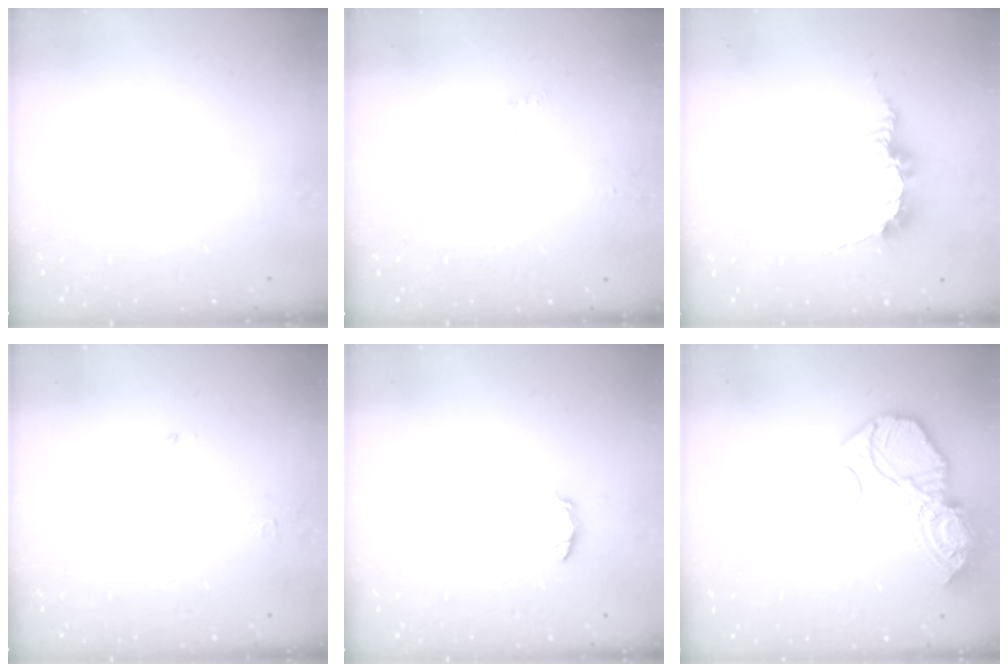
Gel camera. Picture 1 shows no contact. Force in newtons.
{"total": 3.3, "press": 3.3, "slide": 0.3}
{"total": 9.2, "press": 9.2, "slide": 0.3}
{"total": 2.1, "press": 2.1, "slide": 0.2}
{"total": 3.3, "press": 3.3, "slide": 0.4}
{"total": 19.3, "press": 19.2, "slide": 2.0}